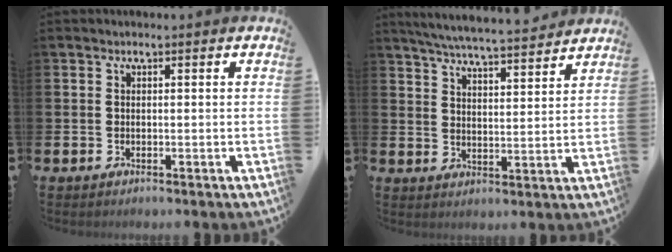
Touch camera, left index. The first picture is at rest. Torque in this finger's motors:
{"motor_torque": [1.05, -1.09, 0.23, 0.08]}